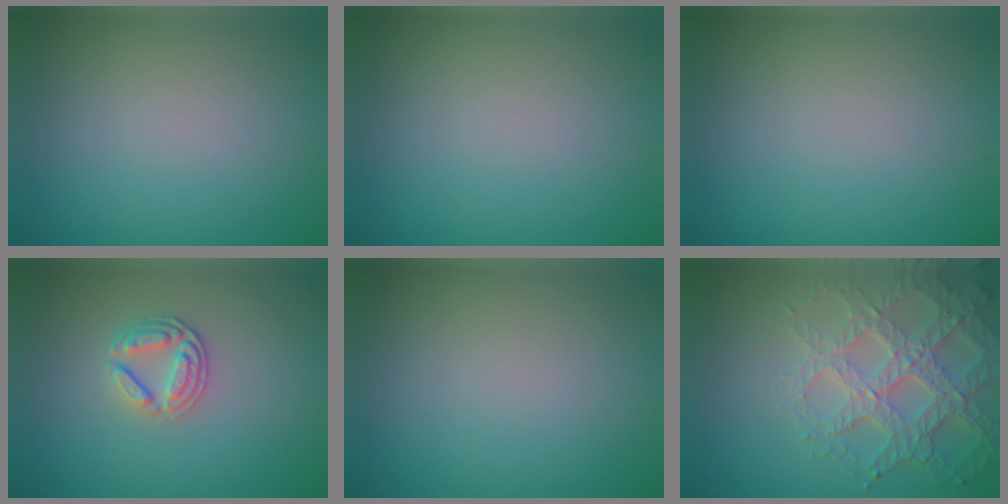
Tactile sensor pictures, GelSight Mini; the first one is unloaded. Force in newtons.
{"total": 0.0}
{"total": 0.0}
{"total": 2.6, "press": 2.5, "slide": 0.7}
{"total": 0.0}
{"total": 6.8, "press": 5.0, "slide": 4.6}